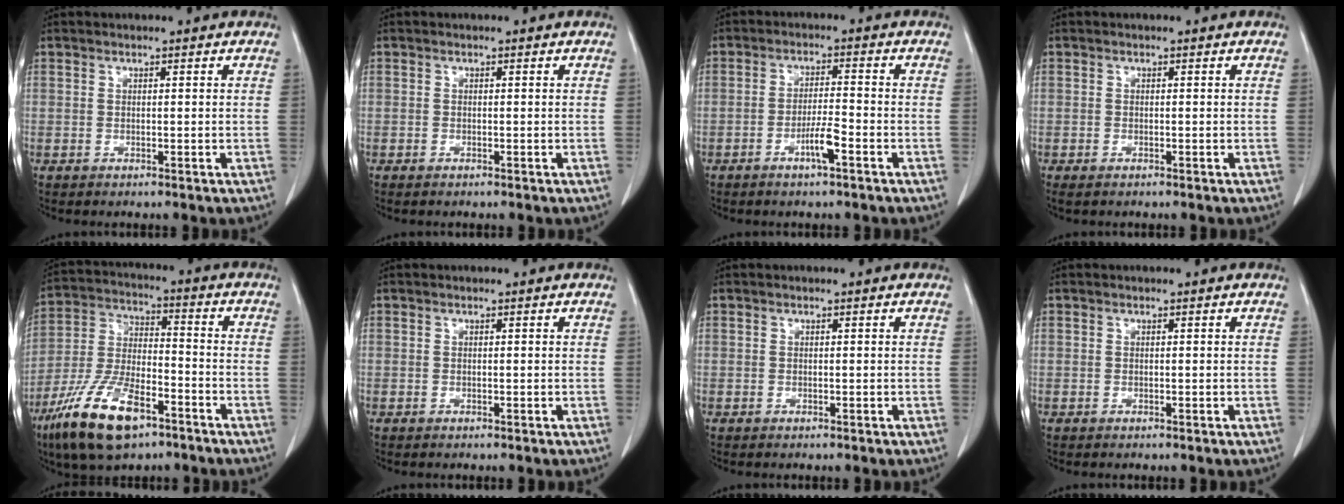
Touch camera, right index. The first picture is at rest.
{"total": 0.7, "force": [-0.3, 0.4, 0.4], "torque": [-0.012, 0.000, -0.003]}
{"total": 4.5, "force": [-2.3, 0.6, 3.8], "torque": [-0.075, 0.002, -0.042]}
{"total": 1.5, "force": [-0.7, 0.9, 1.1], "torque": [-0.027, -0.002, -0.007]}
{"total": 15.8, "force": [-9.3, 5.6, 11.4], "torque": [-0.241, -0.010, -0.168]}
{"total": 0.0}
{"total": 0.0}
{"total": 0.0}